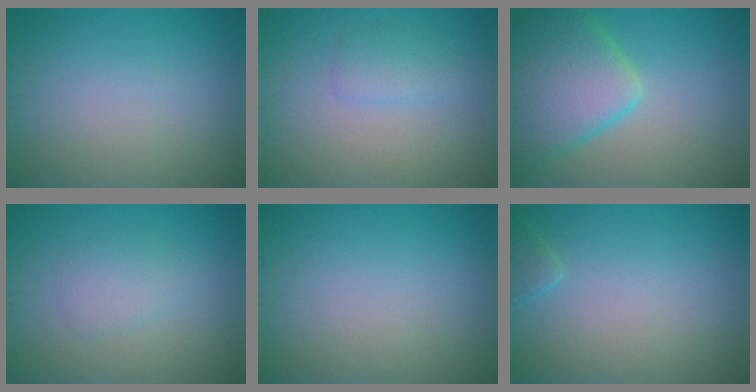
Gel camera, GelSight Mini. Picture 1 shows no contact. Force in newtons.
{"total": 1.7, "press": 1.7, "slide": 0.2}
{"total": 9.2, "press": 9.2, "slide": 0.5}
{"total": 1.8, "press": 1.8, "slide": 0.0}
{"total": 0.0}
{"total": 1.1, "press": 1.1, "slide": 0.1}